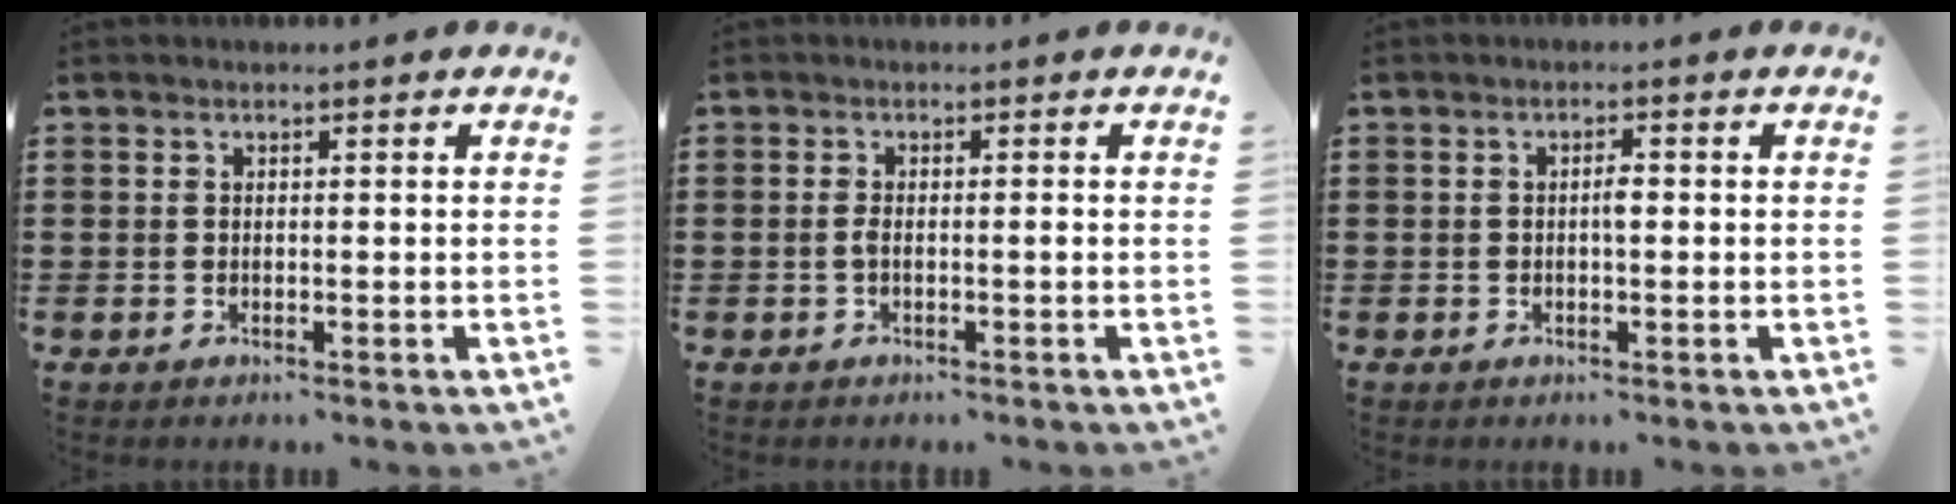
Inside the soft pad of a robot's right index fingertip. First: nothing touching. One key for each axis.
{"total": 1.5, "fx": -0.5, "fy": 0.2, "fz": 1.4, "tx": -0.037, "ty": -0.002, "tz": -0.012}
{"total": 1.6, "fx": -0.1, "fy": 0.4, "fz": 1.6, "tx": -0.030, "ty": 0.000, "tz": -0.003}